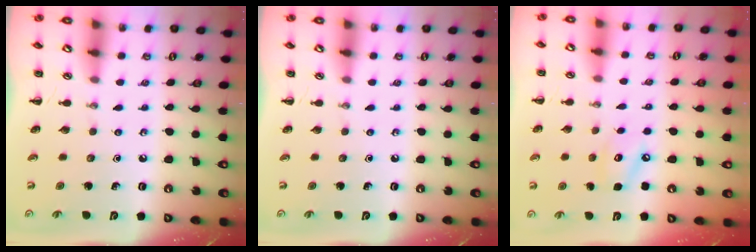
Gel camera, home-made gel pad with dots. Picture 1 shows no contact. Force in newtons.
{"total": 0.0}
{"total": 5.7, "press": 5.6, "slide": 0.8}